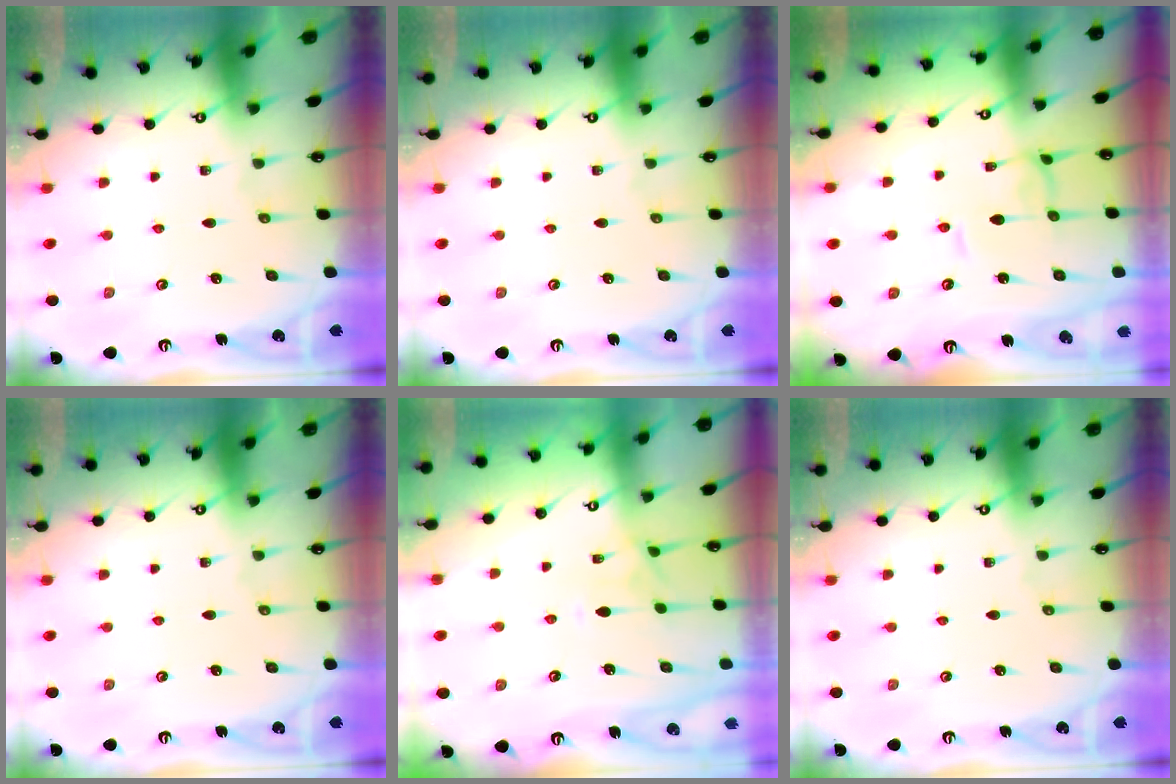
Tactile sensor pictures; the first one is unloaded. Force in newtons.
{"total": 0.0}
{"total": 1.4, "press": 1.4, "slide": 0.2}
{"total": 0.0}
{"total": 1.2, "press": 0.9, "slide": 0.8}
{"total": 0.0}